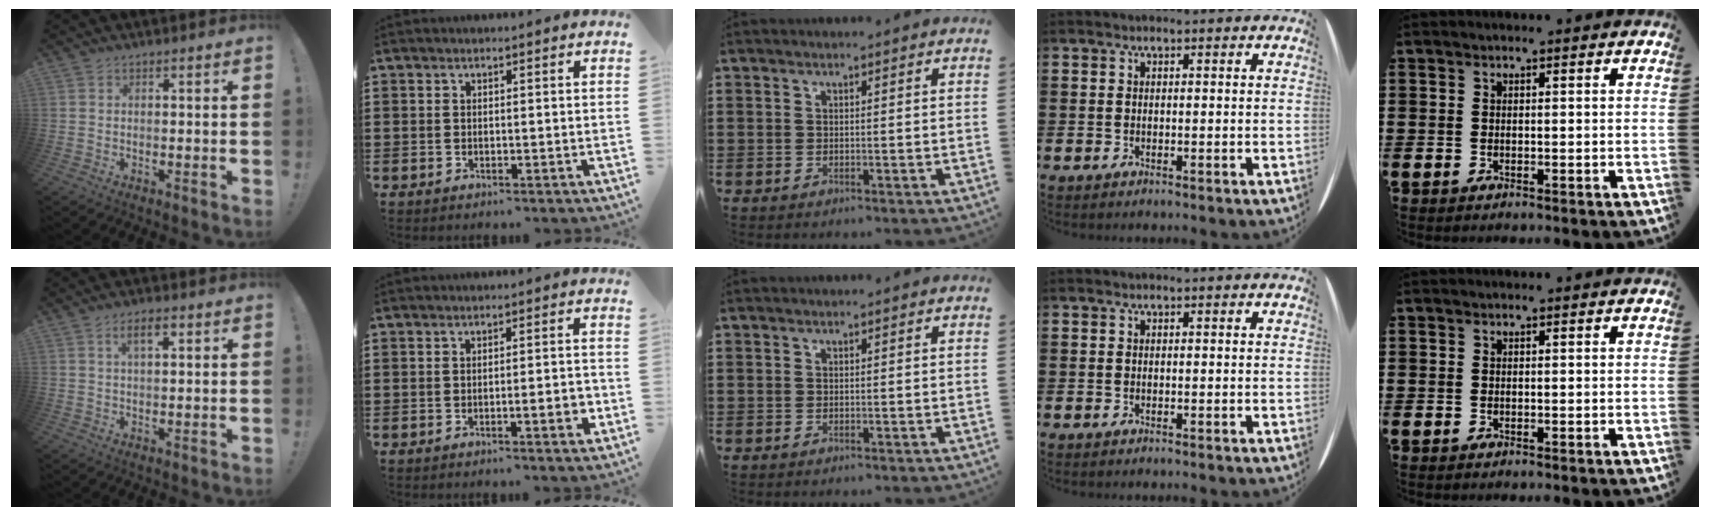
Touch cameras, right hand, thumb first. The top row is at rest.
{"thumb": {"total": 4.4, "force": [1.7, 1.6, 3.7], "torque": [-0.063, 0.001, 0.025]}, "index": {"total": 3.6, "force": [-1.0, 0.5, 3.4], "torque": [-0.056, -0.003, -0.016]}}